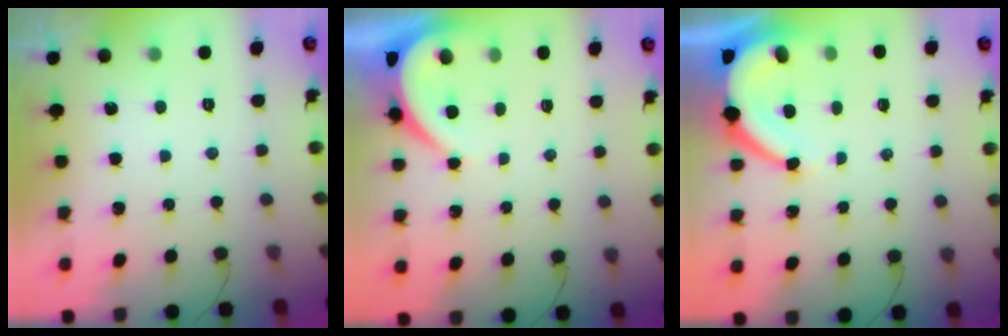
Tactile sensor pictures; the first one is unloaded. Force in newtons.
{"total": 3.9, "press": 3.9, "slide": 0.5}
{"total": 5.6, "press": 5.6, "slide": 0.5}